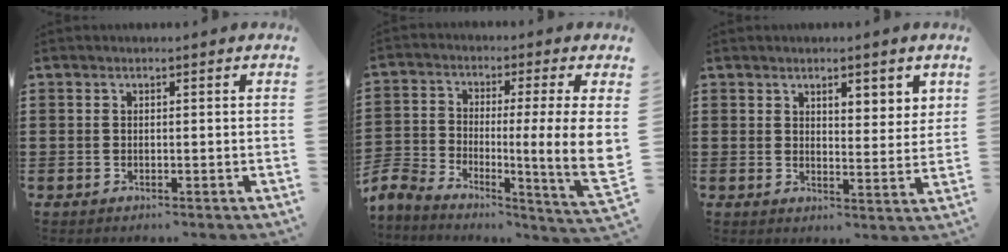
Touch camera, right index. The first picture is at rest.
{"total": 8.1, "force": [-0.3, 1.5, 8.0], "torque": [-0.162, -0.032, -0.013]}
{"total": 3.0, "force": [2.1, 1.3, 1.7], "torque": [-0.022, 0.001, 0.034]}